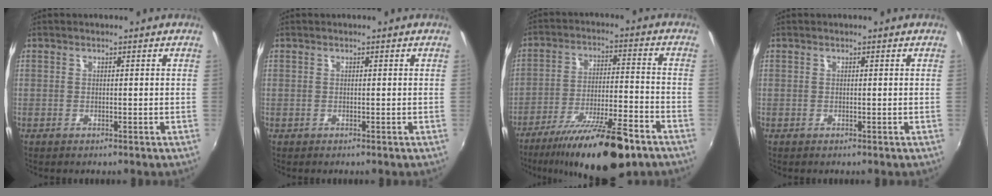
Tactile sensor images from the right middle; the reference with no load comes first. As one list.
[{"total": 0.0}, {"total": 19.1, "force": [-14.0, 3.8, 12.5], "torque": [-0.223, -0.026, -0.220]}, {"total": 0.0}]